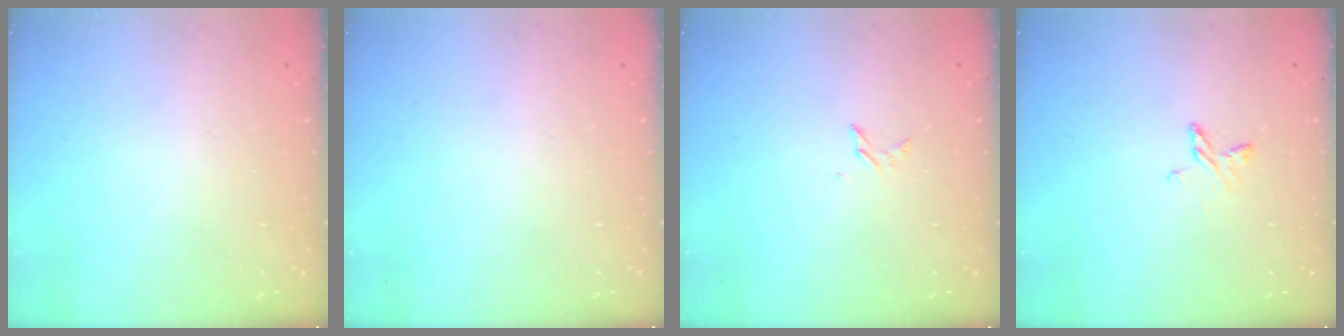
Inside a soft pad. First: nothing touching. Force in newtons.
{"total": 0.0}
{"total": 3.5, "press": 3.5, "slide": 0.4}
{"total": 5.4, "press": 5.3, "slide": 0.5}